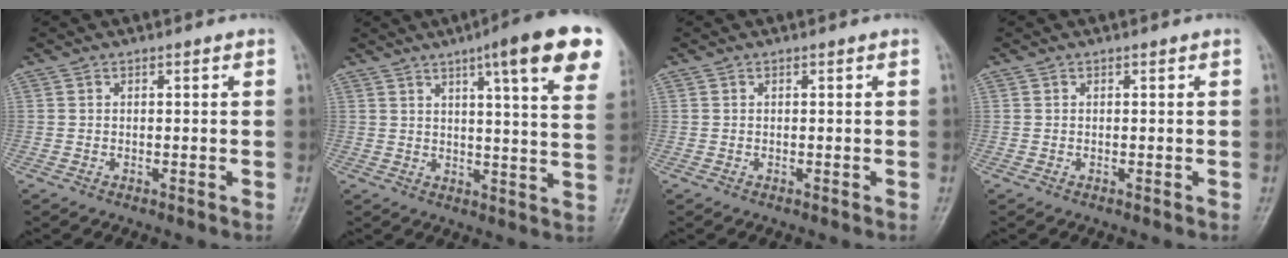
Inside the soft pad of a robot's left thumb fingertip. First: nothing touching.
{"total": 18.0, "force": [9.9, 2.7, 14.8], "torque": [-0.177, -0.030, 0.121]}
{"total": 0.0}
{"total": 0.0}